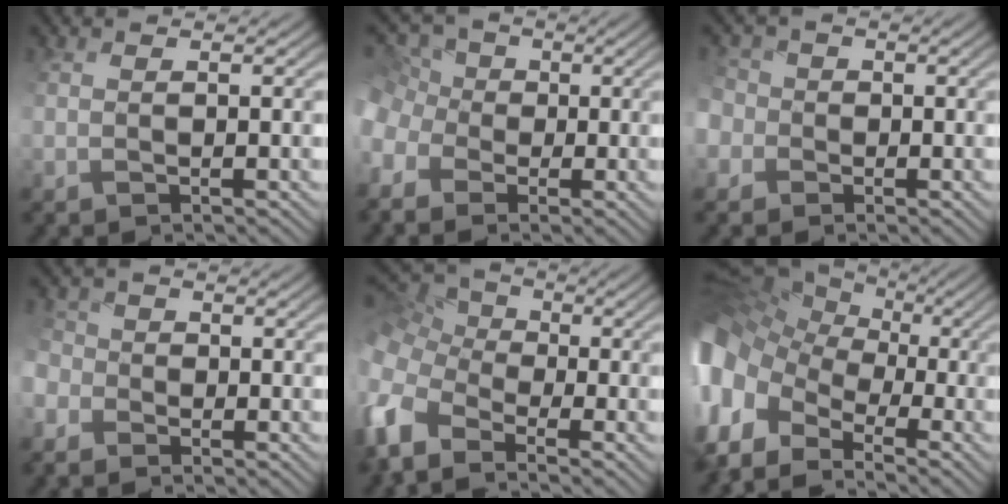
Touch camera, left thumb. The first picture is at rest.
{"total": 8.5, "force": [-2.7, 7.0, 4.0], "torque": [-0.134, -0.010, -0.067]}
{"total": 4.6, "force": [-0.9, 4.2, 1.5], "torque": [-0.065, 0.005, -0.030]}
{"total": 4.1, "force": [-2.0, 3.1, 1.7], "torque": [-0.057, -0.003, -0.043]}
{"total": 10.0, "force": [-2.7, 7.1, 6.6], "torque": [-0.200, 0.001, -0.024]}
{"total": 16.2, "force": [-3.5, 11.2, 11.2], "torque": [-0.272, -0.009, -0.042]}